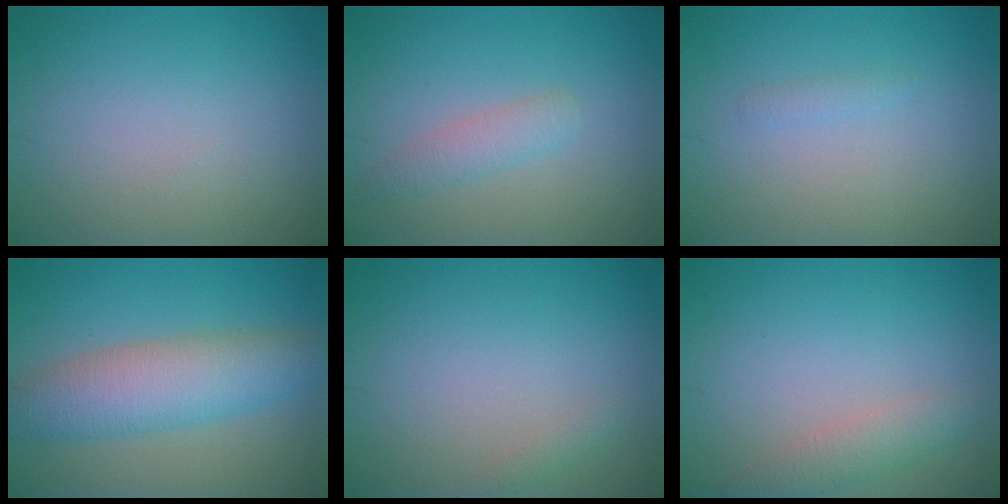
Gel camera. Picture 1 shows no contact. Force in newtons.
{"total": 1.9, "press": 1.9, "slide": 0.1}
{"total": 0.7, "press": 0.7, "slide": 0.1}
{"total": 6.7, "press": 6.7, "slide": 0.3}
{"total": 0.7, "press": 0.7, "slide": 0.0}
{"total": 2.3, "press": 2.3, "slide": 0.1}